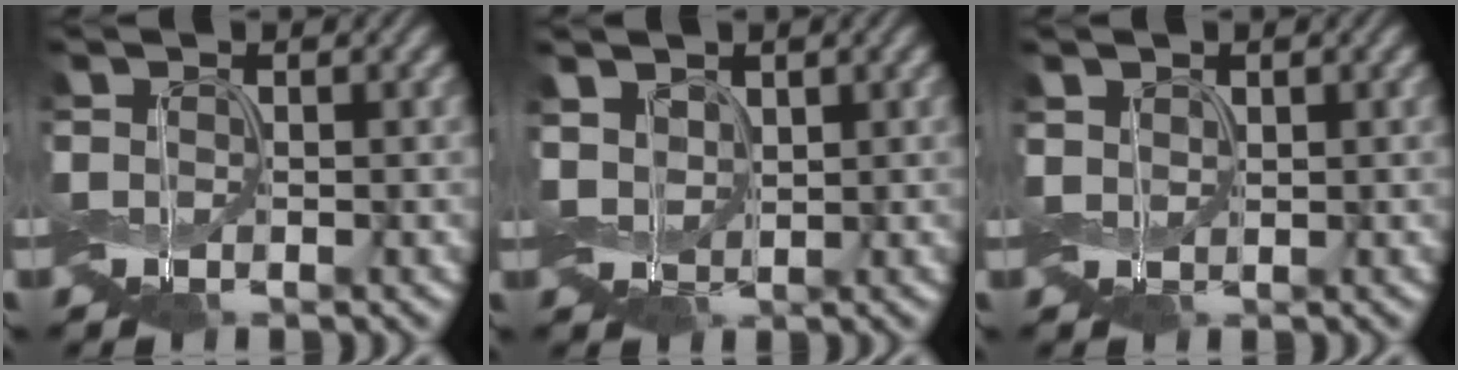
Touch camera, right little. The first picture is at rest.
{"total": 2.3, "force": [0.6, 1.7, 1.4], "torque": [-0.035, 0.000, 0.006]}
{"total": 0.9, "force": [0.4, 0.7, 0.4], "torque": [-0.012, 0.001, 0.006]}